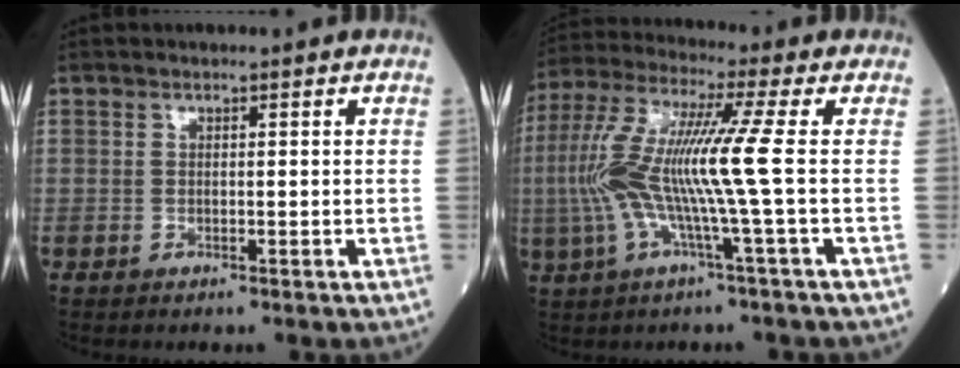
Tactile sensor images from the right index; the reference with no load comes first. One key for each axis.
{"total": 12.7, "fx": -1.1, "fy": -1.1, "fz": 12.6, "tx": -0.271, "ty": 0.010, "tz": -0.032}